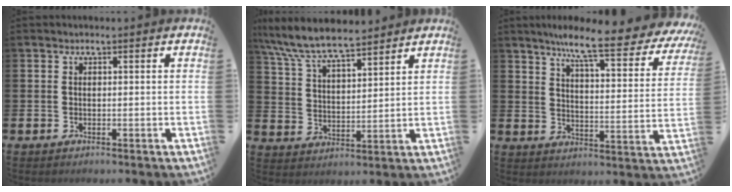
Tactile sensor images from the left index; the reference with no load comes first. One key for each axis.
{"total": 7.9, "fx": 7.4, "fy": 1.1, "fz": 2.5, "tx": -0.083, "ty": -0.037, "tz": 0.134}
{"total": 9.7, "fx": 7.7, "fy": 1.3, "fz": 5.8, "tx": -0.109, "ty": -0.053, "tz": 0.121}